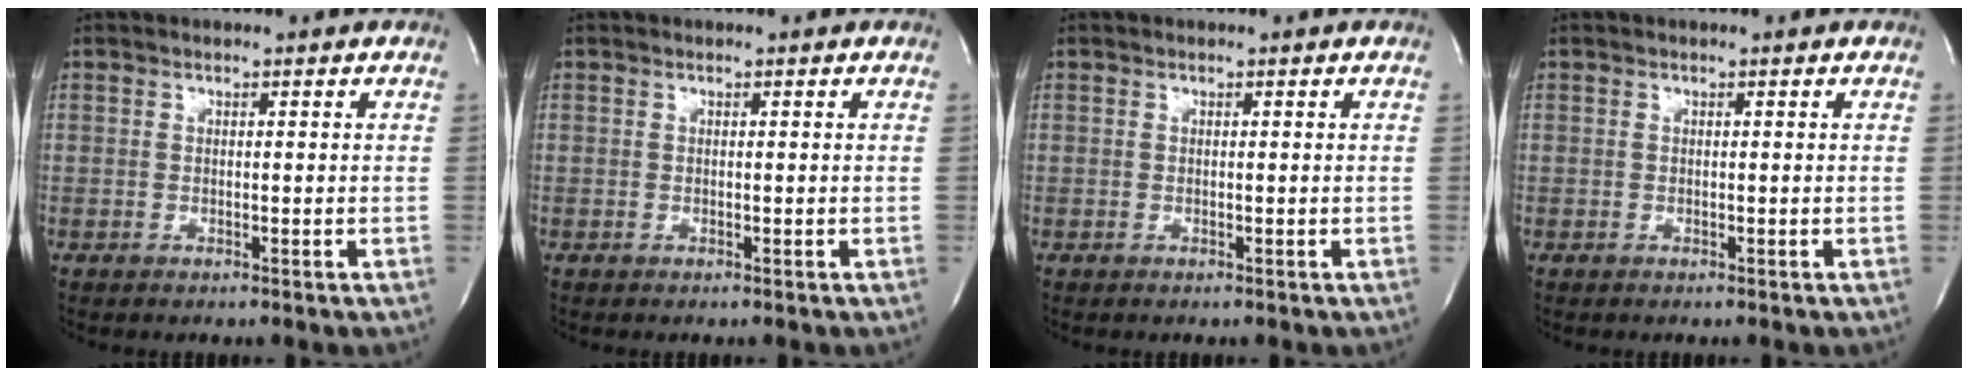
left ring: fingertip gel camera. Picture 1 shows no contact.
{"total": 0.0}
{"total": 0.0}
{"total": 0.0}